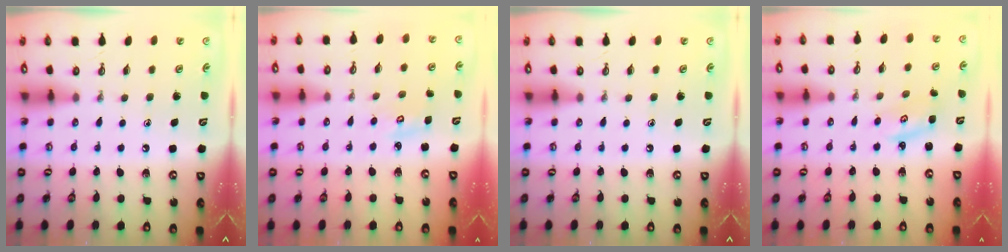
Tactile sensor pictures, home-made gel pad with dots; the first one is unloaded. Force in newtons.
{"total": 2.9, "press": 2.9, "slide": 0.1}
{"total": 0.0}
{"total": 2.8, "press": 2.8, "slide": 0.4}